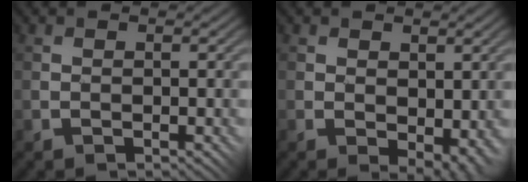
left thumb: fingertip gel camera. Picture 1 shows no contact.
{"total": 2.8, "force": [0.3, 1.8, 2.1], "torque": [-0.040, -0.010, 0.013]}